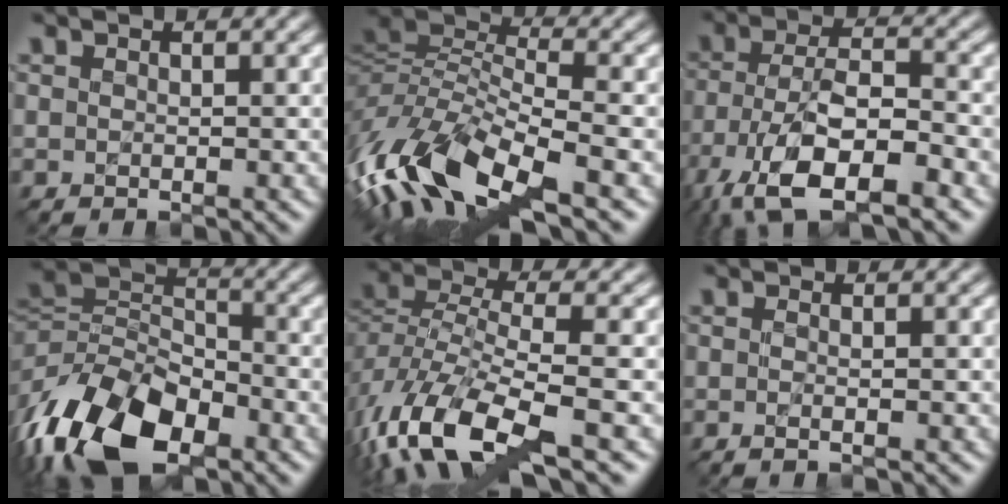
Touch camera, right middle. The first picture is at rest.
{"total": 12.2, "force": [-5.8, 4.7, 9.7], "torque": [-0.202, -0.007, -0.116]}
{"total": 10.6, "force": [-5.9, 4.2, 7.8], "torque": [-0.153, -0.005, -0.107]}
{"total": 12.5, "force": [-6.5, 7.1, 8.0], "torque": [-0.171, -0.009, -0.131]}
{"total": 9.6, "force": [-5.1, 3.5, 7.3], "torque": [-0.160, -0.009, -0.104]}
{"total": 1.6, "force": [0.1, 0.9, 1.4], "torque": [-0.010, -0.003, -0.016]}